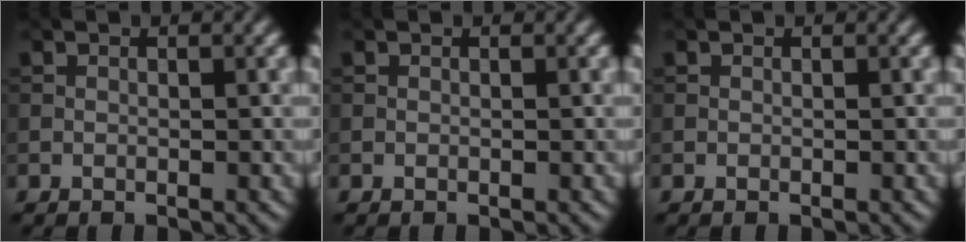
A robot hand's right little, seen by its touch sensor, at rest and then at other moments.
{"total": 0.0}
{"total": 0.0}